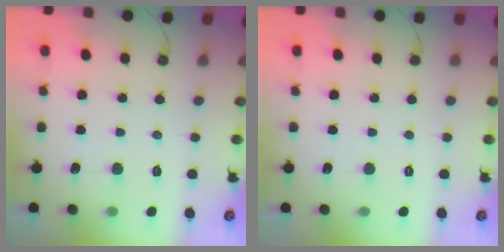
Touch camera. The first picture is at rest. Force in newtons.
{"total": 0.0}